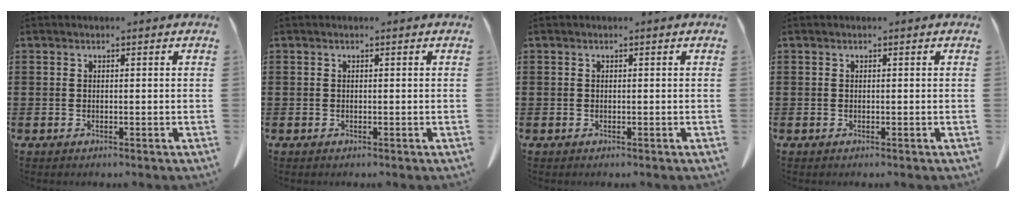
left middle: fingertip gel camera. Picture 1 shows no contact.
{"total": 0.0}
{"total": 0.0}
{"total": 0.0}